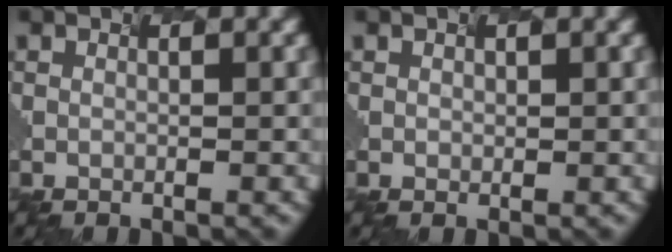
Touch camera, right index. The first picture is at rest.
{"total": 0.8, "force": [0.0, -0.2, -0.8], "torque": [0.004, -0.002, 0.016]}